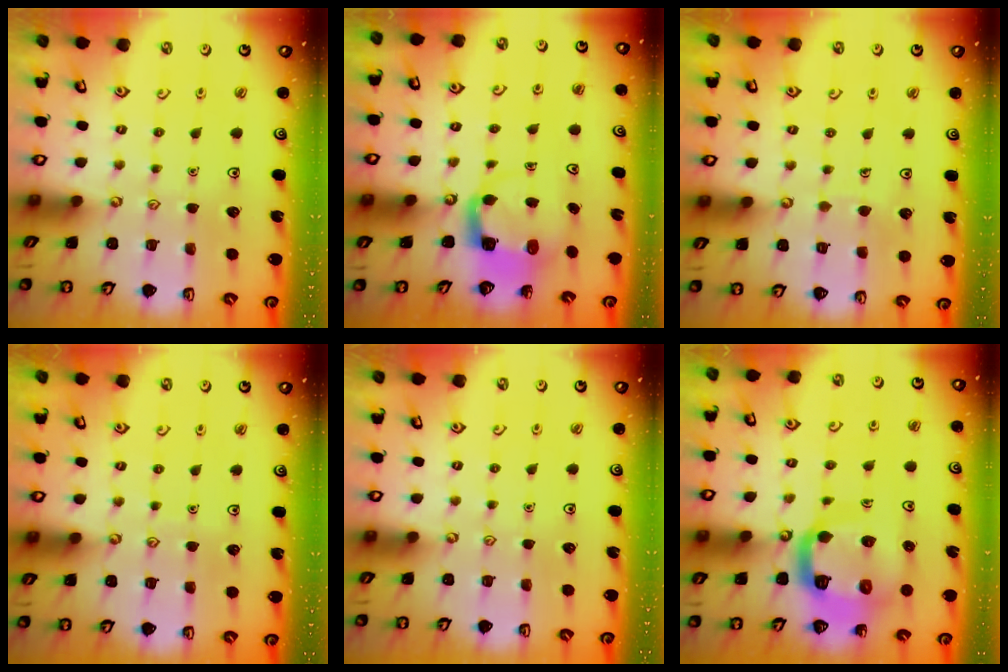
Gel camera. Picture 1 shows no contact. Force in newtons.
{"total": 4.7, "press": 4.7, "slide": 0.4}
{"total": 4.0, "press": 4.0, "slide": 0.4}
{"total": 3.3, "press": 3.3, "slide": 0.2}
{"total": 0.0}
{"total": 14.2, "press": 14.1, "slide": 1.7}